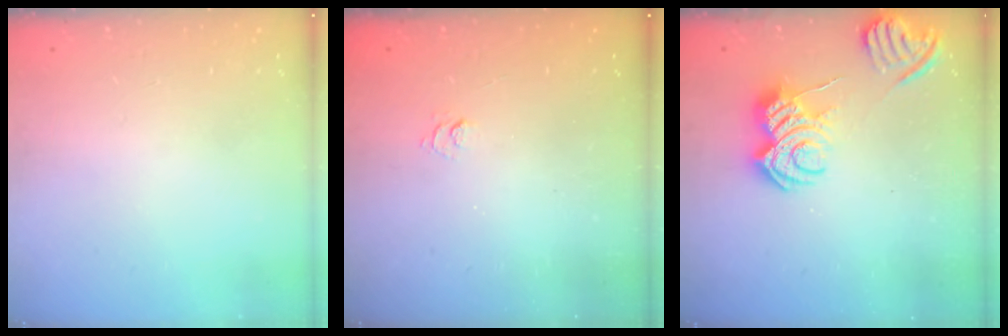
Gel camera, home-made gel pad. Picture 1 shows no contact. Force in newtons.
{"total": 1.9, "press": 1.5, "slide": 1.3}
{"total": 8.2, "press": 8.2, "slide": 0.9}